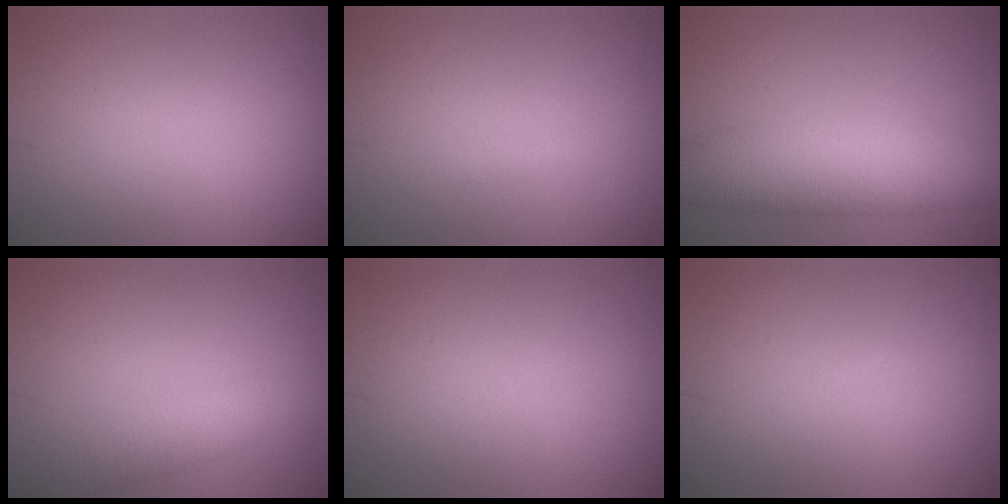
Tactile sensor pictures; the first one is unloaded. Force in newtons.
{"total": 0.5, "press": 0.5, "slide": 0.1}
{"total": 7.6, "press": 7.6, "slide": 0.3}
{"total": 3.1, "press": 3.1, "slide": 0.2}
{"total": 0.0}
{"total": 0.0}